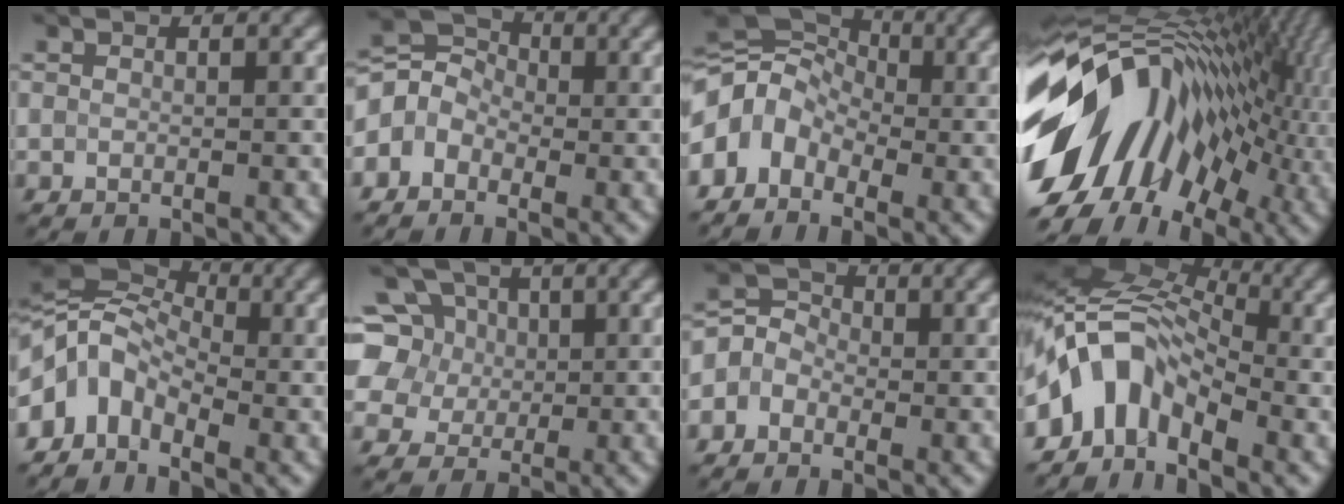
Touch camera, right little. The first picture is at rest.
{"total": 3.0, "force": [-1.1, 2.6, 1.2], "torque": [-0.017, 0.013, -0.034]}
{"total": 7.5, "force": [-2.2, 5.5, 4.6], "torque": [-0.081, 0.013, -0.062]}
{"total": 18.3, "force": [-3.0, 11.4, 14.0], "torque": [-0.237, 0.006, -0.058]}
{"total": 6.4, "force": [-2.0, 4.4, 4.1], "torque": [-0.064, 0.017, -0.065]}
{"total": 8.8, "force": [3.1, 7.3, 3.9], "torque": [-0.073, 0.027, 0.034]}
{"total": 2.6, "force": [-0.9, 2.2, 1.0], "torque": [-0.011, 0.011, -0.025]}
{"total": 7.3, "force": [-2.5, 5.0, 4.8], "torque": [-0.074, 0.017, -0.061]}